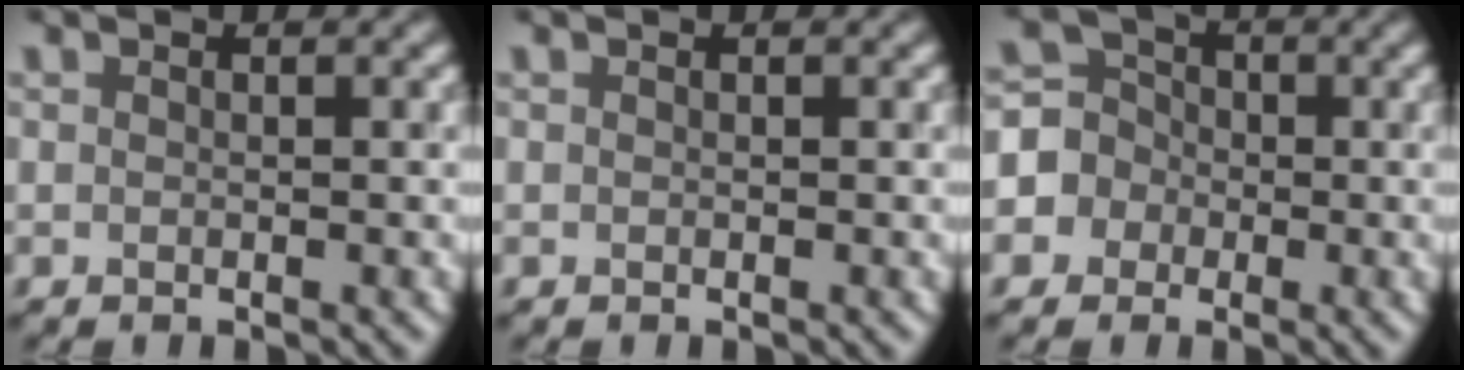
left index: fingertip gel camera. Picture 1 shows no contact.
{"total": 0.0}
{"total": 4.8, "force": [-1.5, 4.6, 0.2], "torque": [0.008, 0.017, -0.052]}